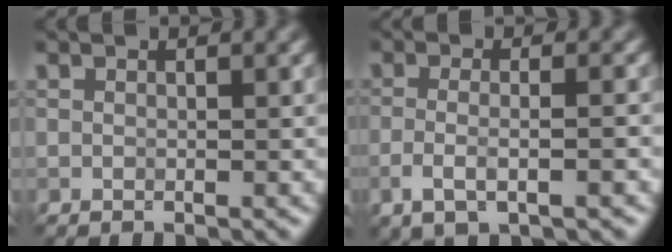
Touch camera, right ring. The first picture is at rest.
{"total": 3.5, "force": [-1.1, 1.1, 3.1], "torque": [-0.056, -0.004, -0.022]}